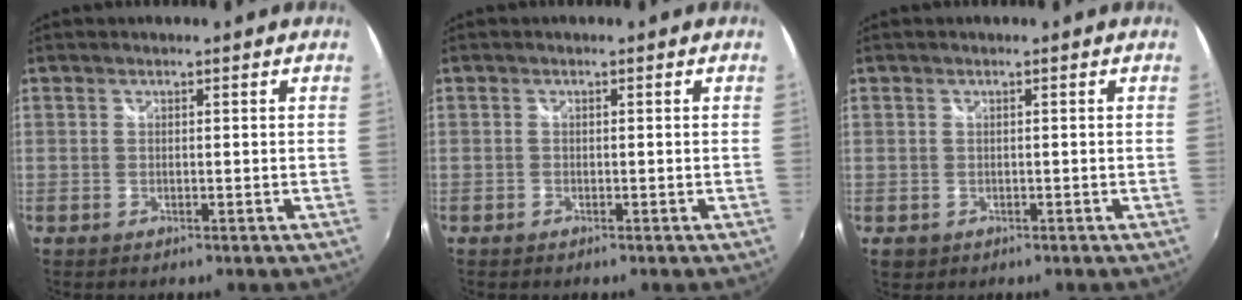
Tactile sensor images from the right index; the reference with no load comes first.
{"total": 0.7, "force": [-0.6, 0.4, 0.0], "torque": [-0.003, -0.003, -0.012]}
{"total": 2.0, "force": [-0.5, 1.9, 0.3], "torque": [-0.008, -0.003, -0.005]}